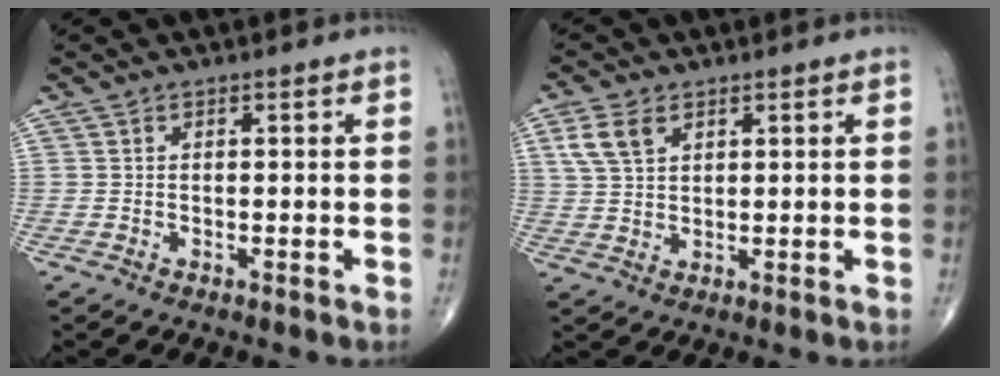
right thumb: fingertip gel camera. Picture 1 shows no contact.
{"total": 5.6, "force": [2.6, 3.5, 3.6], "torque": [-0.070, 0.001, 0.057]}